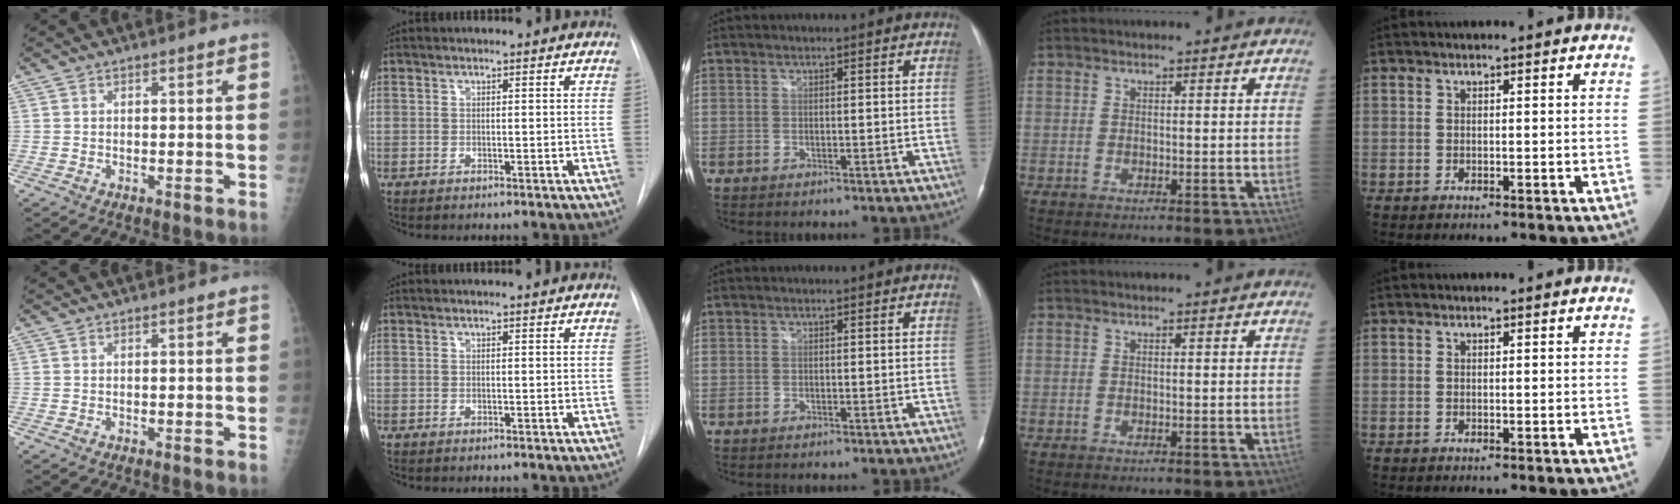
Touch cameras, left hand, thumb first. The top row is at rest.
{}